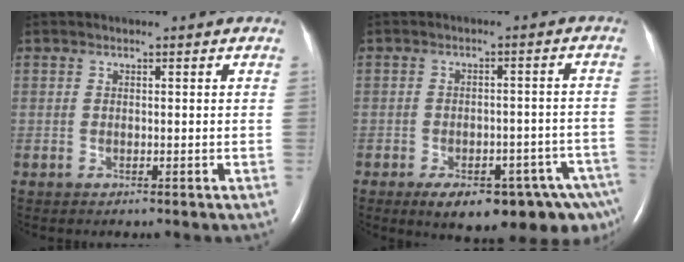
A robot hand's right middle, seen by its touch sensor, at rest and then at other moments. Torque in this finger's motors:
{"motor_torque": [1.00, -1.14, 0.14, 0.09]}